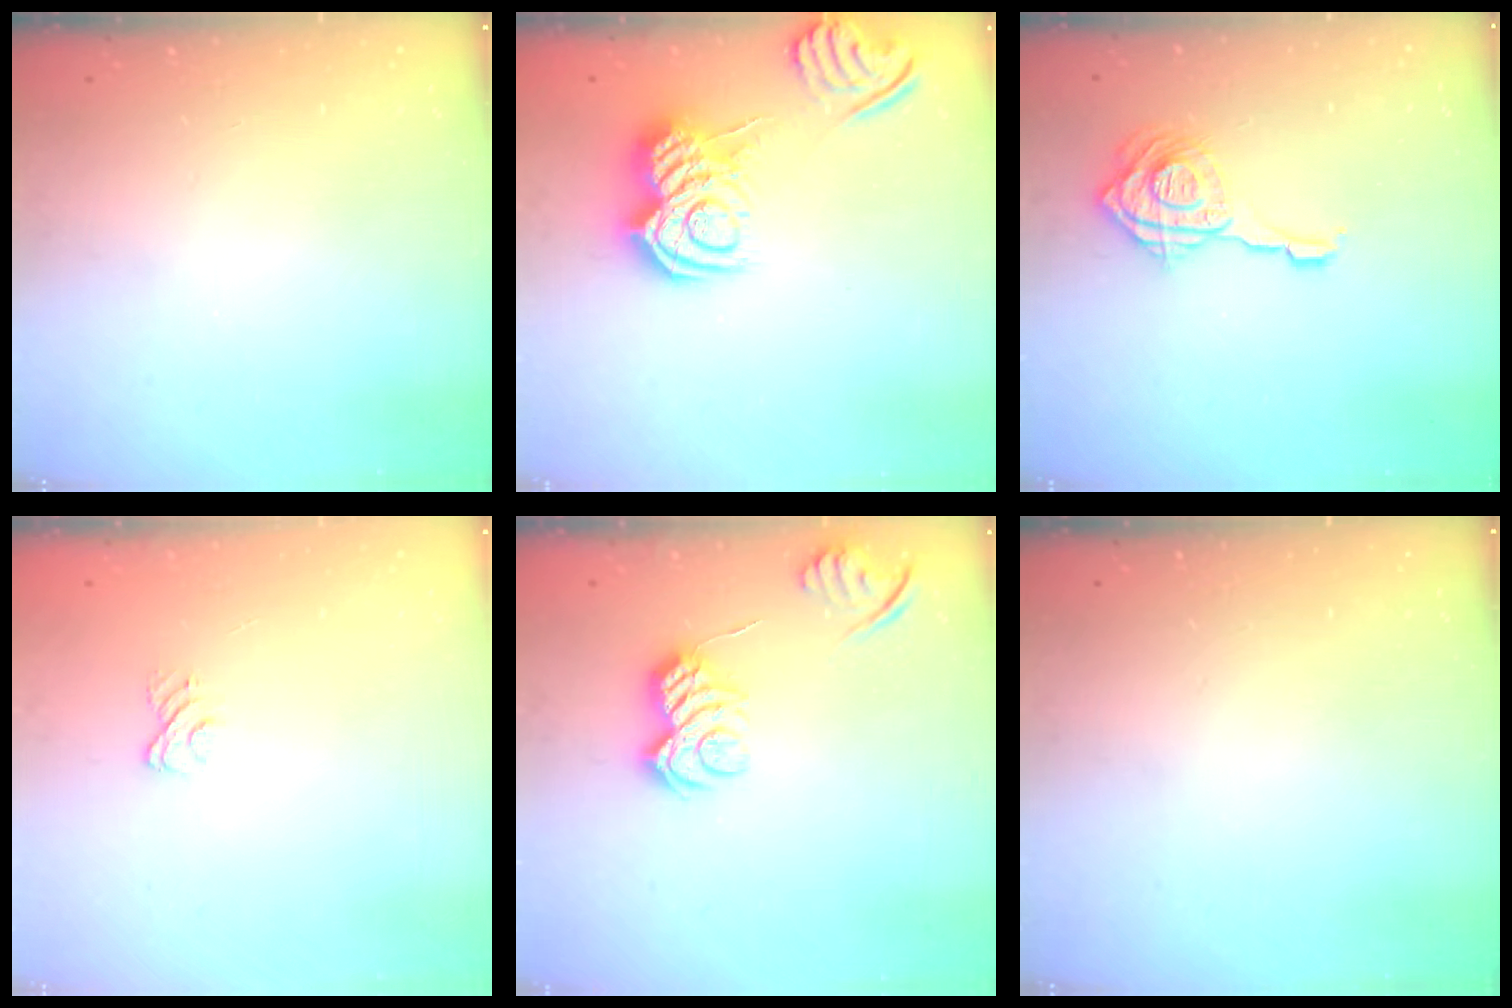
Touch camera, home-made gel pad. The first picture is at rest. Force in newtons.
{"total": 11.4, "press": 11.4, "slide": 0.6}
{"total": 12.8, "press": 12.7, "slide": 1.4}
{"total": 3.5, "press": 3.3, "slide": 1.2}
{"total": 9.7, "press": 9.7, "slide": 0.4}
{"total": 0.0}